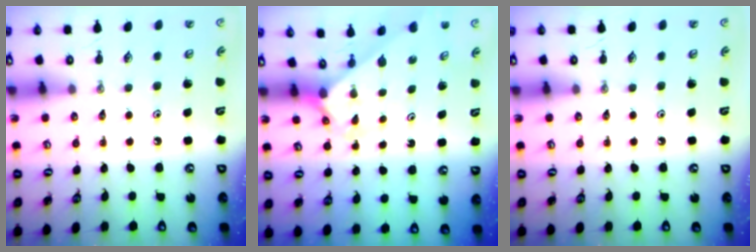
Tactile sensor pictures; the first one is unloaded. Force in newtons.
{"total": 1.9, "press": 1.9, "slide": 0.1}
{"total": 0.0}